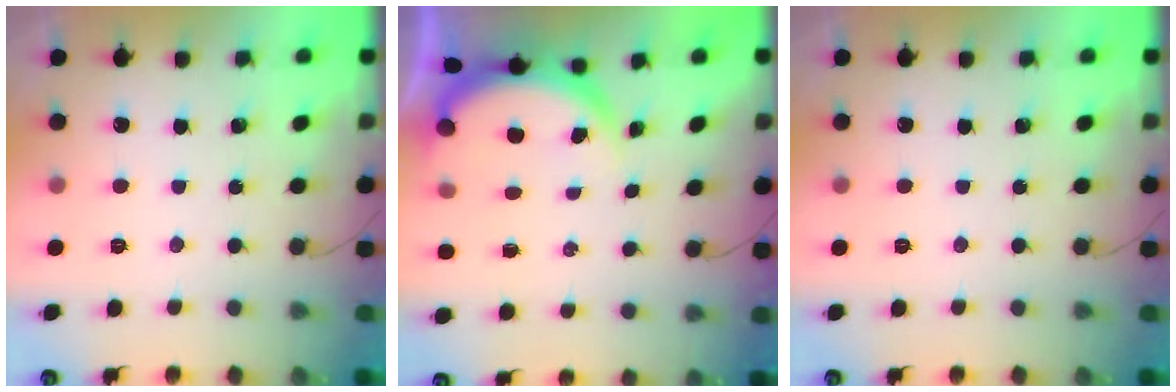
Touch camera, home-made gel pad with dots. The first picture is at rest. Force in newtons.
{"total": 4.0, "press": 4.0, "slide": 0.2}
{"total": 0.0}